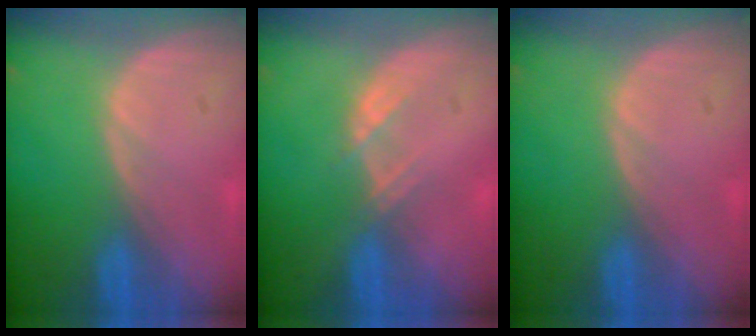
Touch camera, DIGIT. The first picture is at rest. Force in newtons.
{"total": 1.9, "press": 1.9, "slide": 0.3}
{"total": 0.0}